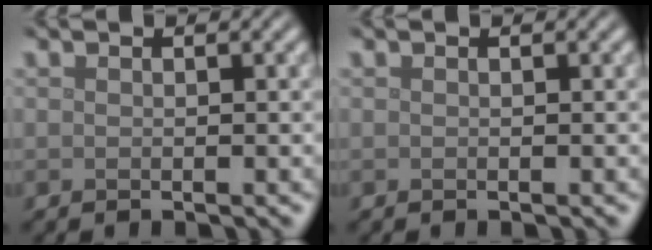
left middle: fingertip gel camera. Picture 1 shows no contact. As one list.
[{"total": 0.0}]